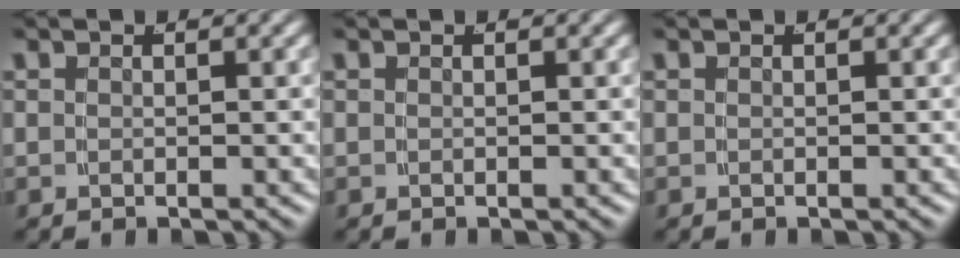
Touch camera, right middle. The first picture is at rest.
{"total": 0.0}
{"total": 0.0}